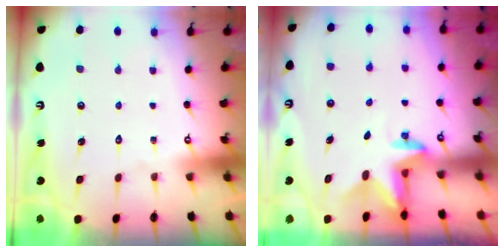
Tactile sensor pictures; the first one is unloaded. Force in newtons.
{"total": 2.4, "press": 2.4, "slide": 0.4}